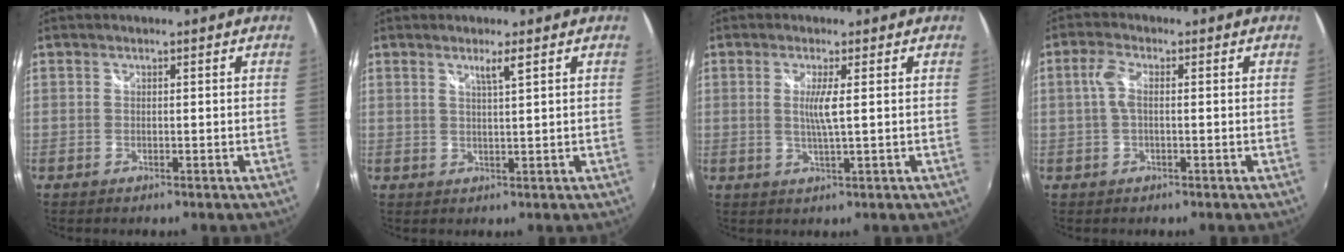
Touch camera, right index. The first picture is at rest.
{"total": 2.3, "force": [1.4, -0.4, 1.8], "torque": [-0.031, -0.003, 0.024]}
{"total": 3.4, "force": [0.5, -0.4, 3.4], "torque": [-0.062, -0.007, 0.007]}
{"total": 3.3, "force": [0.1, 1.2, 3.1], "torque": [-0.066, 0.005, 0.005]}